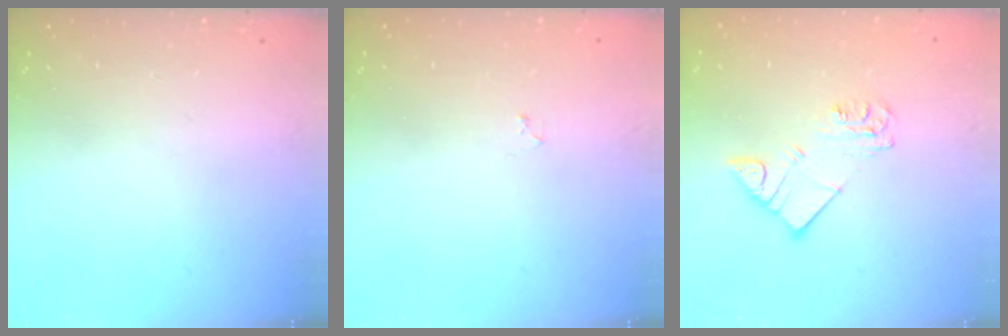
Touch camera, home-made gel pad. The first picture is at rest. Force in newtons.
{"total": 2.2, "press": 2.1, "slide": 0.3}
{"total": 5.9, "press": 5.9, "slide": 0.4}